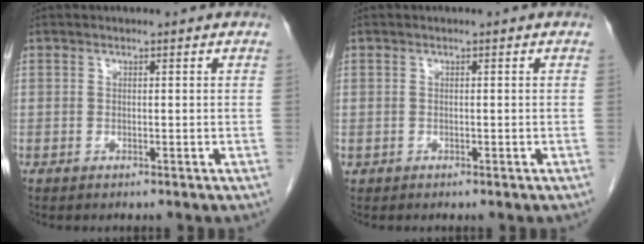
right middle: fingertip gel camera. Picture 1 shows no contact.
{"total": 0.0}